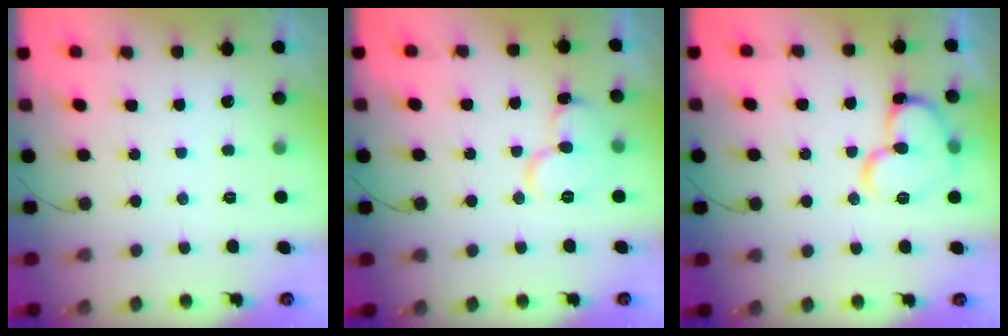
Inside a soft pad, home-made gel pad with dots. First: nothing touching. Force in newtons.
{"total": 11.2, "press": 11.1, "slide": 1.2}
{"total": 13.1, "press": 13.1, "slide": 1.3}